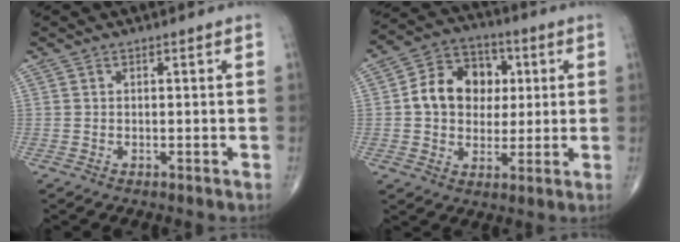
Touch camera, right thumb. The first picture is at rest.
{"total": 13.1, "force": [1.6, 10.4, 7.8], "torque": [-0.088, 0.015, 0.021]}